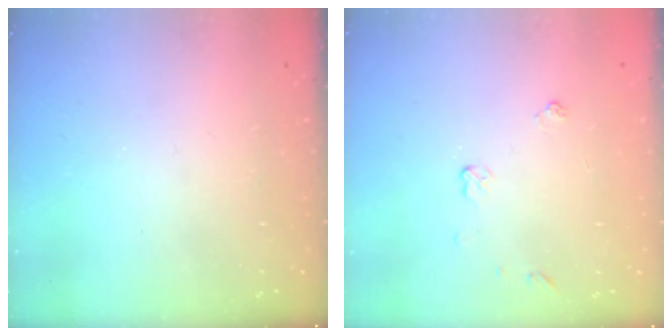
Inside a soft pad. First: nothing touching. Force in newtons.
{"total": 3.8, "press": 3.8, "slide": 0.6}